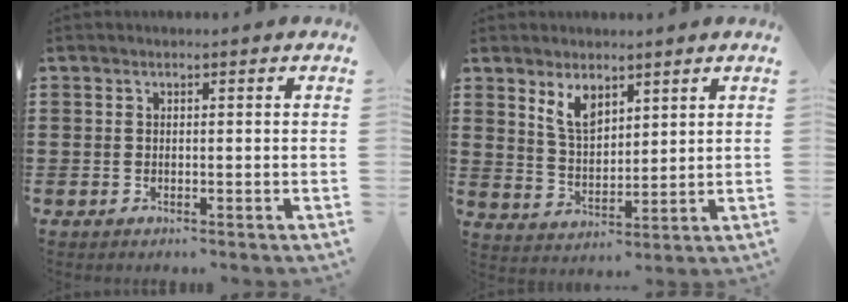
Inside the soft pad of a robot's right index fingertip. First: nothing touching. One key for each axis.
{"total": 5.4, "fx": 3.5, "fy": 2.5, "fz": 3.2, "tx": -0.073, "ty": -0.001, "tz": 0.064}